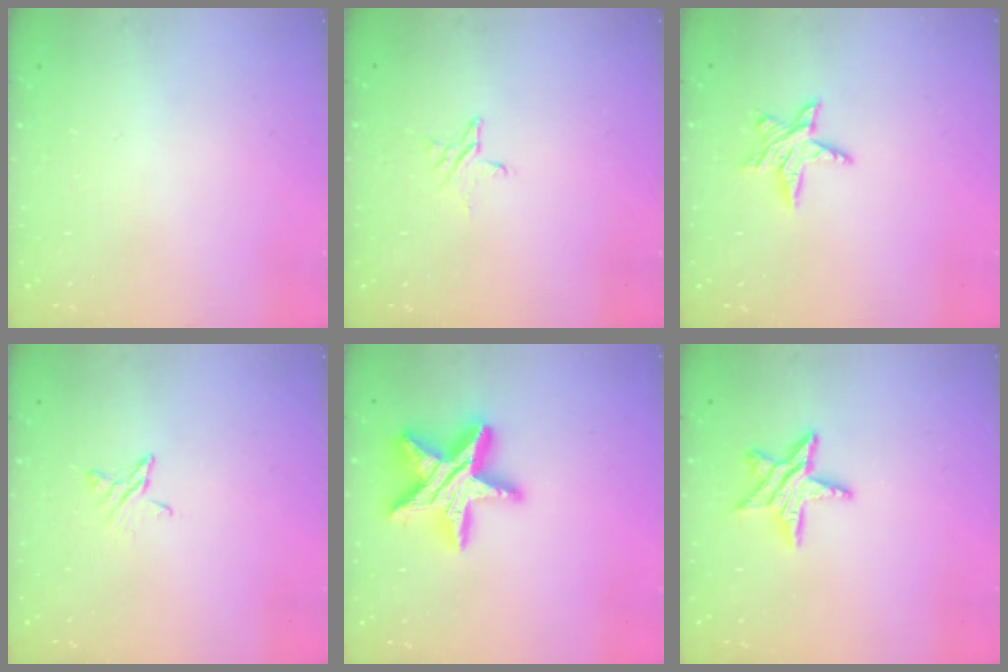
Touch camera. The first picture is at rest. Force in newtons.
{"total": 3.8, "press": 3.8, "slide": 0.3}
{"total": 7.2, "press": 7.2, "slide": 0.2}
{"total": 4.2, "press": 4.2, "slide": 0.5}
{"total": 19.4, "press": 19.4, "slide": 1.4}
{"total": 10.6, "press": 10.6, "slide": 0.7}